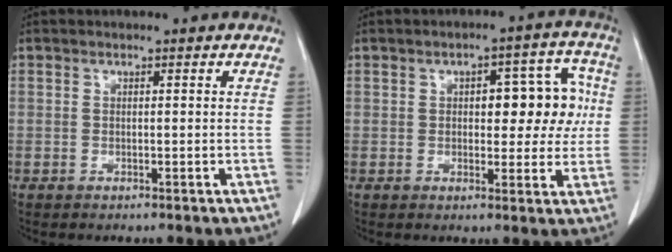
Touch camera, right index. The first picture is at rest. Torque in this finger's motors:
{"motor_torque": [0.57, -0.09, 0.28, 0.07]}